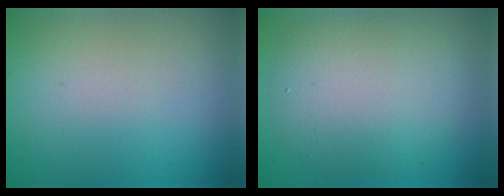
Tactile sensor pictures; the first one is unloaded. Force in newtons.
{"total": 6.0, "press": 6.0, "slide": 0.2}